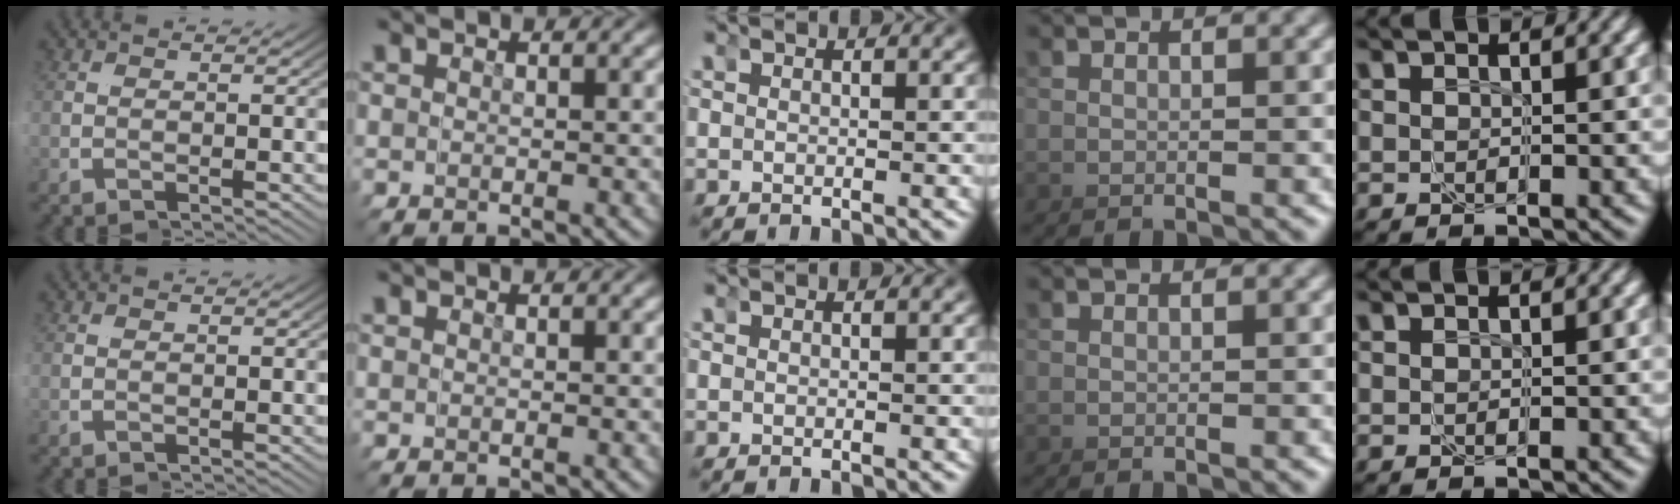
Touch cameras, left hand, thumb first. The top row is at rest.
{}